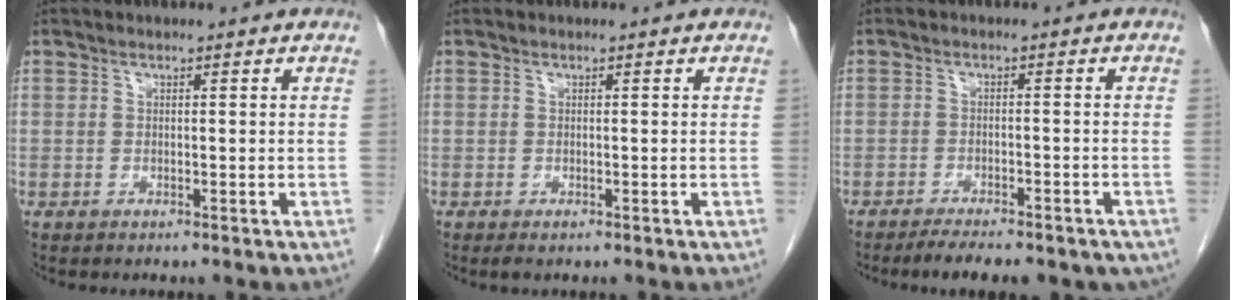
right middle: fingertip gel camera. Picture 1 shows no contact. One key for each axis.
{"total": 0.6, "fx": -0.4, "fy": 0.2, "fz": 0.5, "tx": -0.008, "ty": -0.002, "tz": -0.004}
{"total": 9.3, "fx": -7.5, "fy": 2.7, "fz": 4.8, "tx": -0.059, "ty": 0.002, "tz": -0.098}